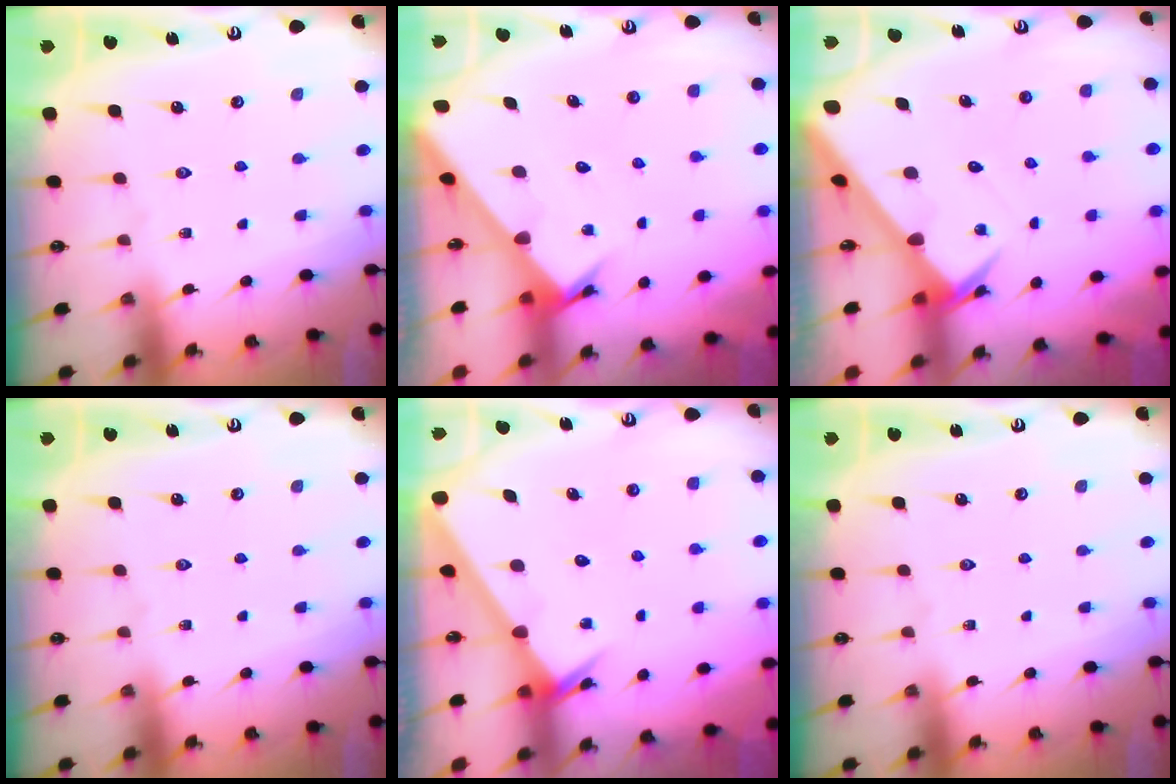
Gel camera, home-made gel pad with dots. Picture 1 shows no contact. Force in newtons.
{"total": 2.3, "press": 2.3, "slide": 0.2}
{"total": 2.7, "press": 2.7, "slide": 0.1}
{"total": 0.0}
{"total": 2.5, "press": 2.5, "slide": 0.1}
{"total": 0.0}